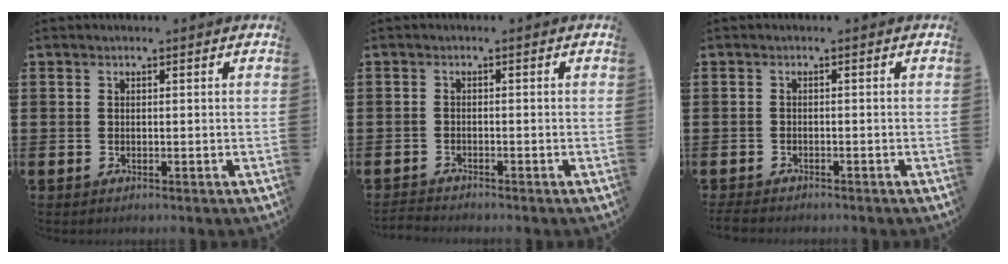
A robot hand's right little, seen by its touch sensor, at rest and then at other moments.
{"total": 1.1, "force": [-1.1, 0.0, 0.0], "torque": [-0.003, 0.001, -0.023]}
{"total": 1.1, "force": [-1.1, 0.2, 0.3], "torque": [-0.008, 0.002, -0.023]}